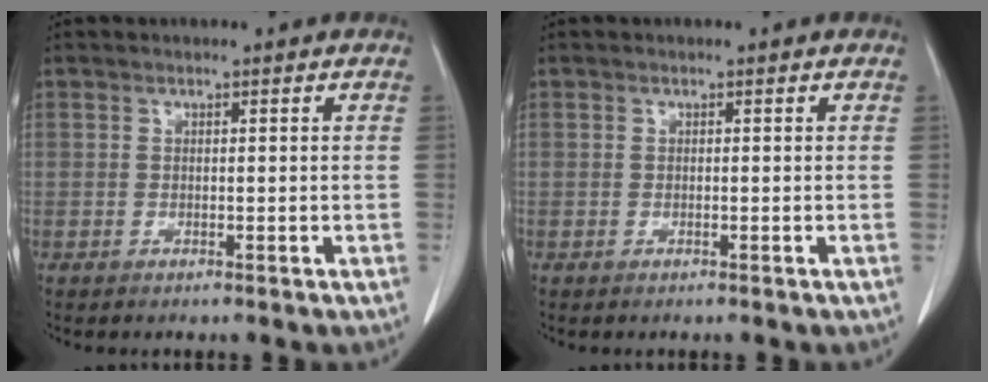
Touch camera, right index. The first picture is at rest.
{"total": 0.0}